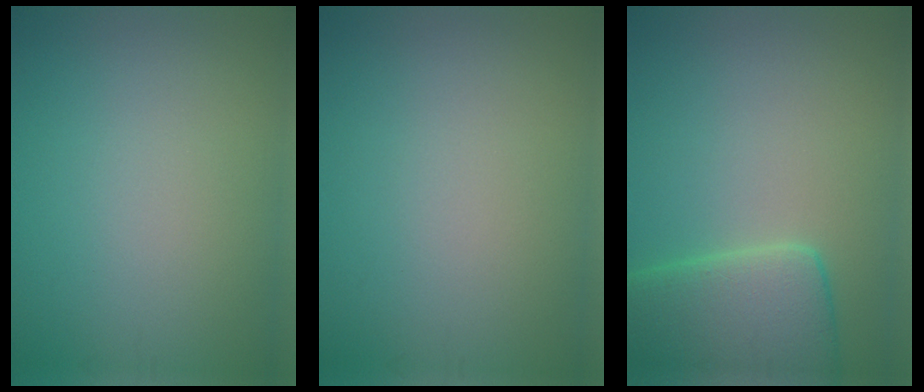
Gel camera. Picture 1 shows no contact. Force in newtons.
{"total": 0.0}
{"total": 7.7, "press": 7.7, "slide": 0.6}